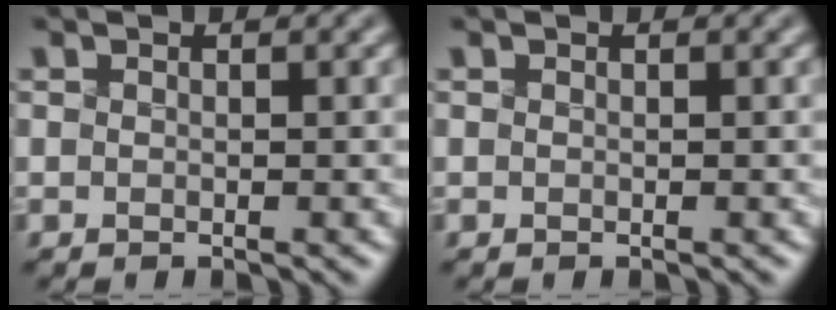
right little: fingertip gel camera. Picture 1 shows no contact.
{"total": 0.0}